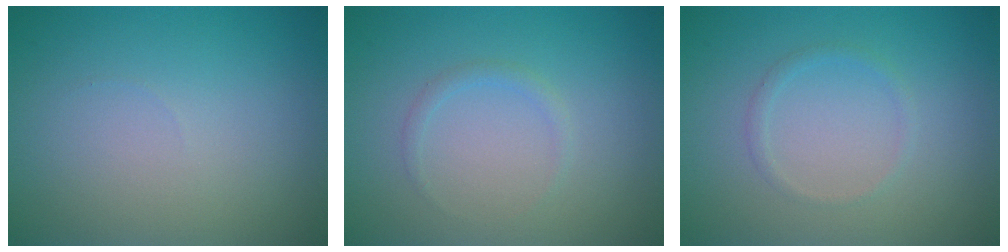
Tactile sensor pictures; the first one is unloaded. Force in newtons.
{"total": 0.9, "press": 0.9, "slide": 0.0}
{"total": 0.9, "press": 0.9, "slide": 0.1}